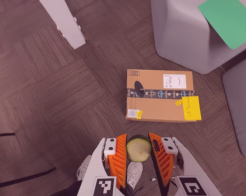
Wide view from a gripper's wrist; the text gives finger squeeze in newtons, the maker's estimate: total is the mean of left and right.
{"total": 11.1, "left": 12.2, "right": 10.0}